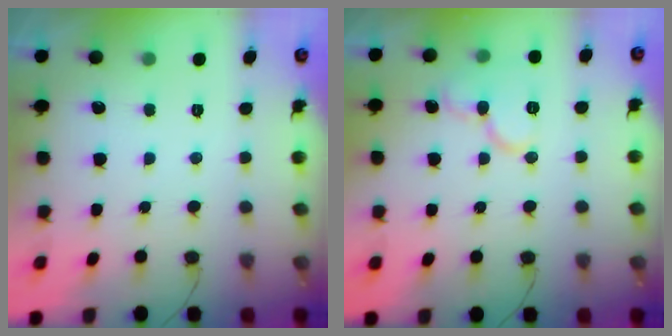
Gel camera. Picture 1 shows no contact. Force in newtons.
{"total": 11.3, "press": 11.2, "slide": 1.2}